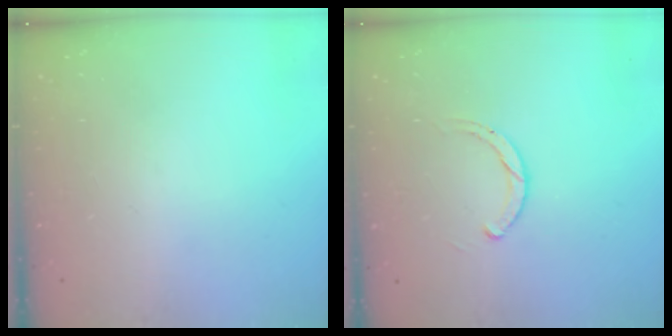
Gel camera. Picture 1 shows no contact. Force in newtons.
{"total": 1.9, "press": 1.9, "slide": 0.2}